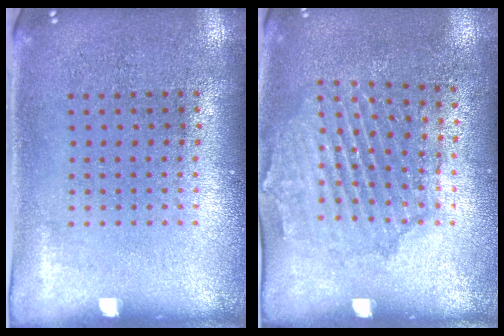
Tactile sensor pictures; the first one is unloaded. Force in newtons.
{"total": 1.5, "press": 1.5, "slide": 0.4}